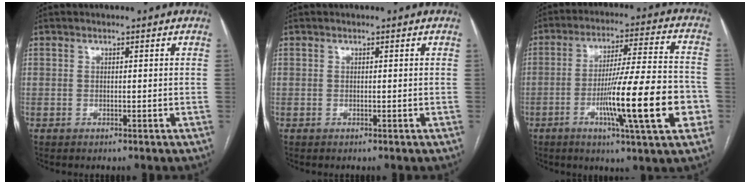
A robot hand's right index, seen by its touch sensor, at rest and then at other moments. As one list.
[{"total": 0.0}, {"total": 17.4, "force": [-5.2, 0.7, 16.5], "torque": [-0.263, -0.008, -0.081]}]